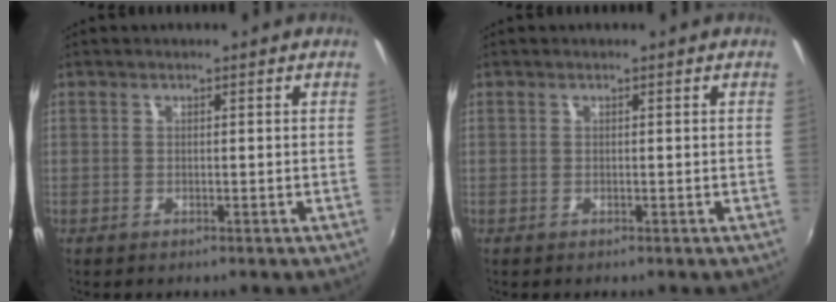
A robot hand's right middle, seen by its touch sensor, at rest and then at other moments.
{"total": 0.0}